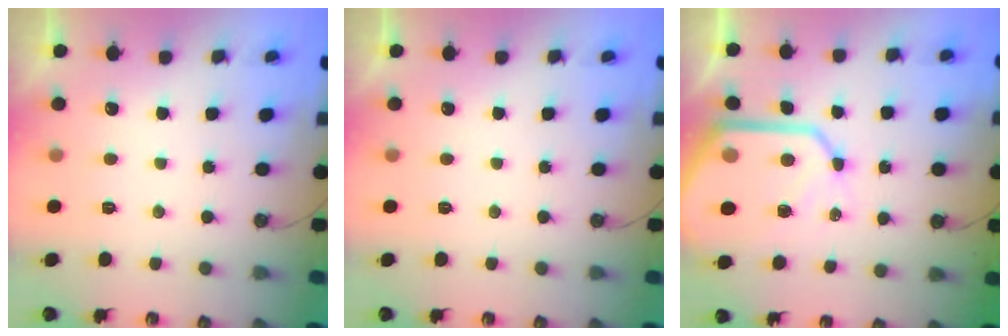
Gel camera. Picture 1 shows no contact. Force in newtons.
{"total": 0.0}
{"total": 17.3, "press": 17.2, "slide": 1.7}